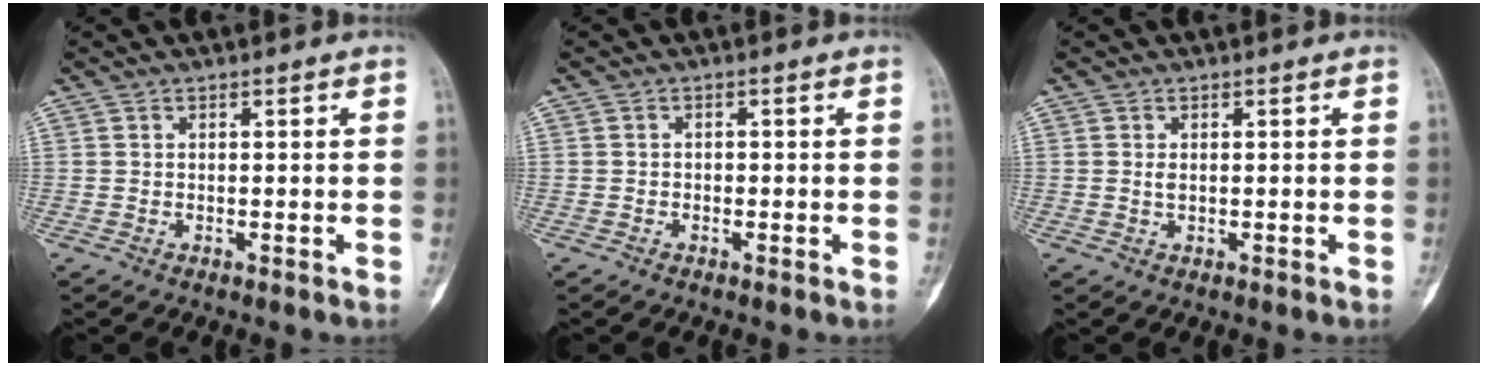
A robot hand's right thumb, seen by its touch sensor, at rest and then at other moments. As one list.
[{"total": 0.8, "force": [-0.5, 0.7, 0.1], "torque": [0.006, 0.005, -0.016]}, {"total": 0.9, "force": [0.2, 0.6, 0.7], "torque": [-0.008, 0.002, 0.003]}]